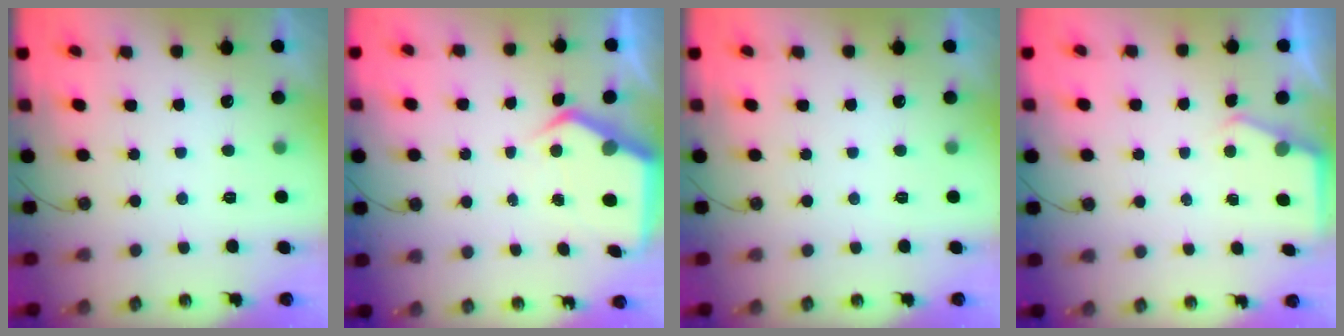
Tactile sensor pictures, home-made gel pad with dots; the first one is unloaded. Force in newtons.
{"total": 6.0, "press": 6.0, "slide": 0.6}
{"total": 0.0}
{"total": 2.8, "press": 2.8, "slide": 0.4}